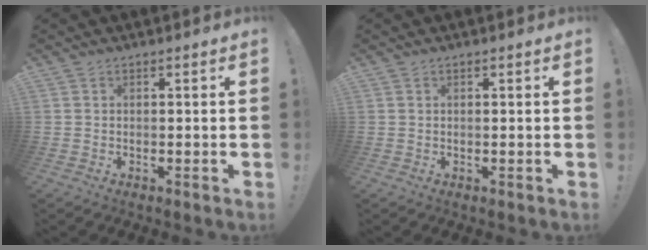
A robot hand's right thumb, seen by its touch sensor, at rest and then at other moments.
{"total": 0.0}